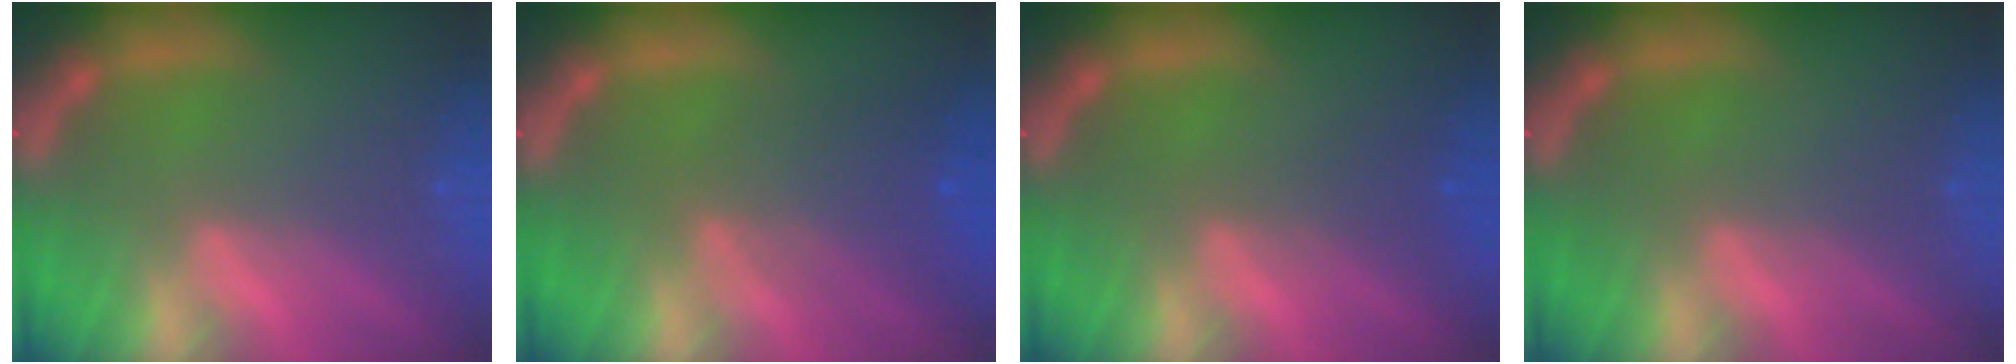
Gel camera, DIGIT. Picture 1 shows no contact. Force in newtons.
{"total": 4.6}
{"total": 1.5}
{"total": 0.0}